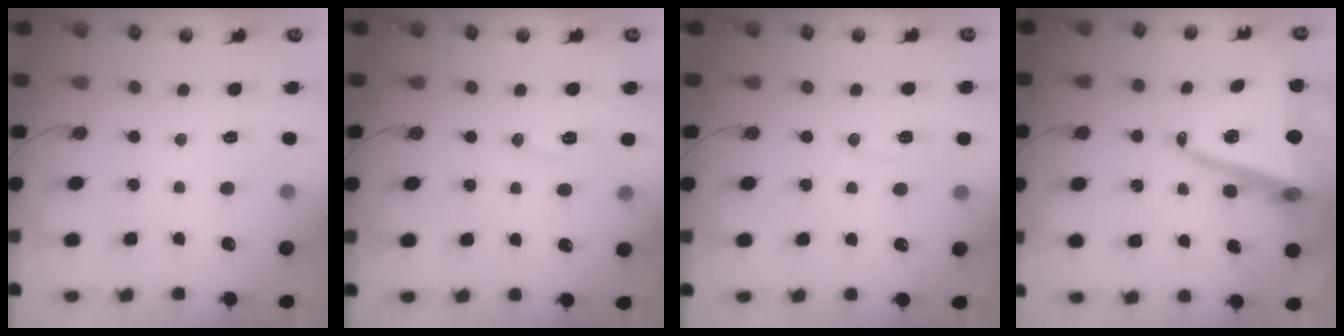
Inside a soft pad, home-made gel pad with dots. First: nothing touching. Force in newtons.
{"total": 7.8, "press": 6.8, "slide": 3.9}
{"total": 6.7, "press": 5.7, "slide": 3.6}
{"total": 15.2, "press": 14.7, "slide": 4.0}